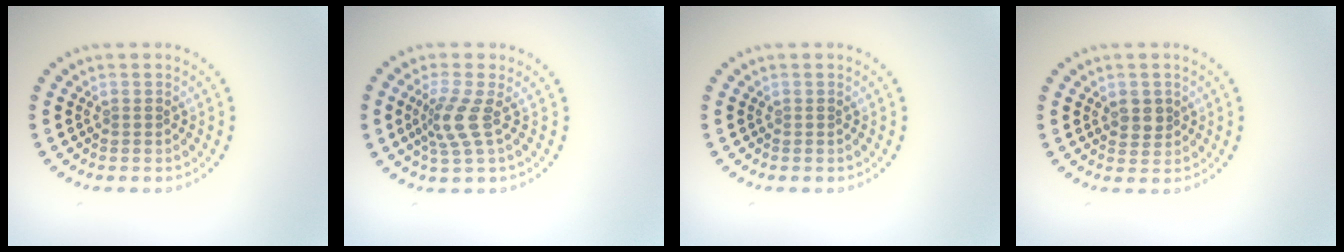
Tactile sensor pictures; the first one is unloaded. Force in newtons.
{"total": 2.9, "press": 2.1, "slide": 1.9}
{"total": 0.0}
{"total": 1.8, "press": 1.8, "slide": 0.4}